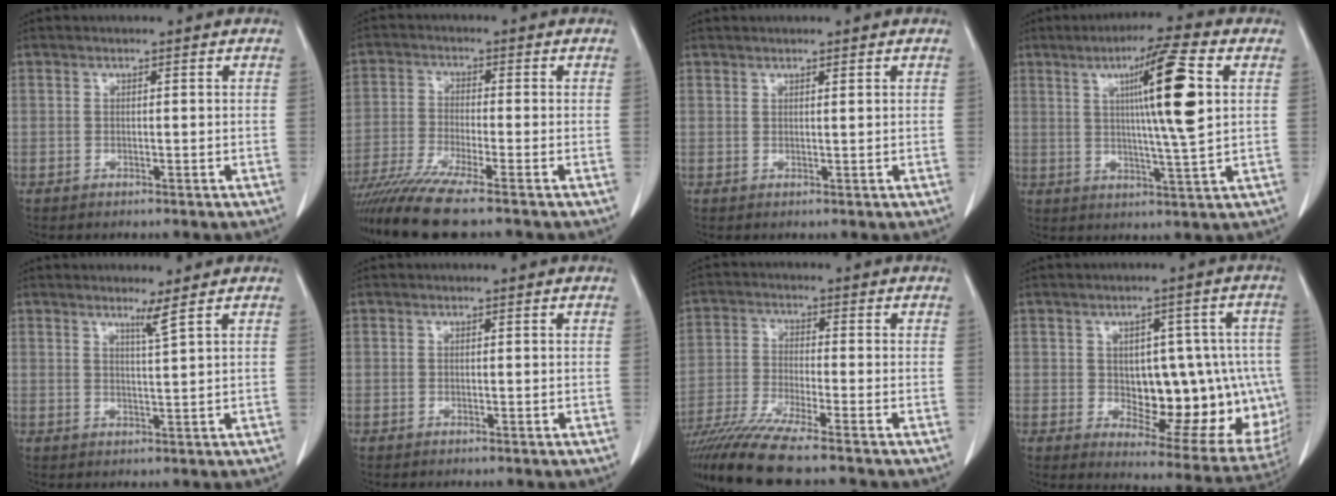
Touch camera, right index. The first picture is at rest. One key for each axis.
{"total": 10.6, "fx": -8.6, "fy": -0.9, "fz": 6.1, "tx": -0.103, "ty": -0.031, "tz": -0.147}
{"total": 0.6, "fx": 0.5, "fy": -0.1, "fz": 0.3, "tx": -0.010, "ty": -0.001, "tz": 0.012}
{"total": 12.0, "fx": 3.0, "fy": -0.8, "fz": 11.6, "tx": -0.188, "ty": 0.001, "tz": 0.047}
{"total": 2.1, "fx": 1.5, "fy": -1.0, "fz": 1.2, "tx": -0.030, "ty": -0.016, "tz": 0.031}
{"total": 0.0}
{"total": 11.9, "fx": -9.8, "fy": -1.0, "fz": 6.6, "tx": -0.114, "ty": -0.035, "tz": -0.169}
{"total": 17.6, "fx": -1.3, "fy": 8.7, "fz": 15.3, "tx": -0.155, "ty": 0.023, "tz": 0.015}